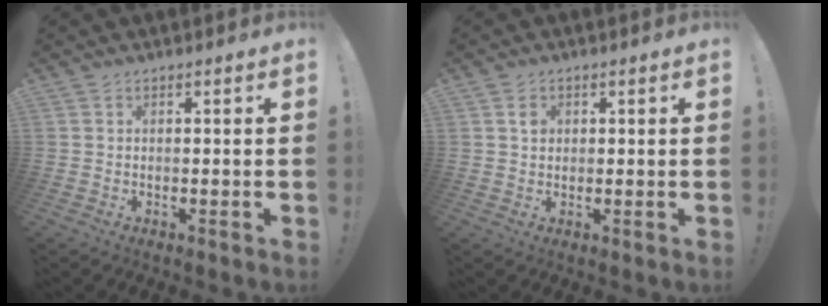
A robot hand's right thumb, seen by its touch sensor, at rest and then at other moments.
{"total": 2.2, "force": [0.7, 1.7, 1.2], "torque": [-0.010, -0.002, 0.008]}